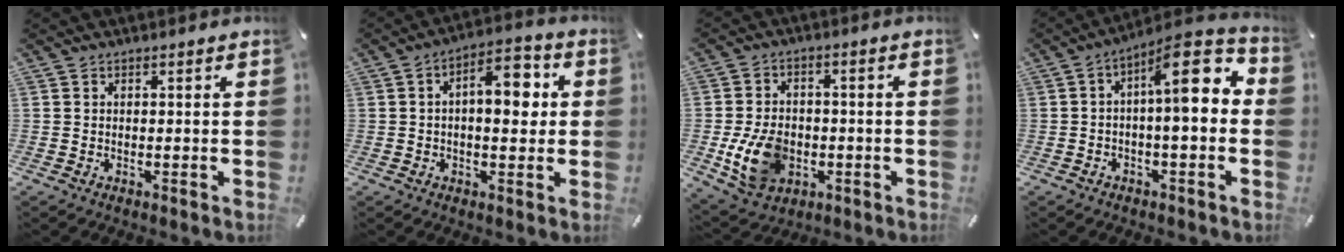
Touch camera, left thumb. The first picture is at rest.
{"total": 9.8, "force": [1.2, 5.2, 8.2], "torque": [-0.105, 0.000, 0.015]}
{"total": 11.2, "force": [-2.5, 8.5, 6.8], "torque": [-0.140, 0.008, -0.042]}
{"total": 11.8, "force": [2.1, 3.9, 10.9], "torque": [-0.150, -0.030, 0.031]}